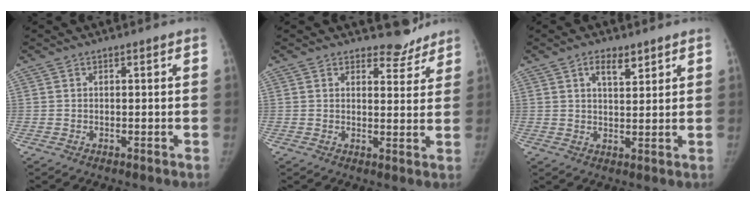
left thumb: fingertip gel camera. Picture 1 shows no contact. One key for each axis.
{"total": 4.9, "fx": 4.4, "fy": 2.1, "fz": 0.0, "tx": 0.029, "ty": -0.038, "tz": 0.052}
{"total": 4.5, "fx": 2.8, "fy": 2.0, "fz": 2.9, "tx": -0.033, "ty": -0.017, "tz": 0.046}